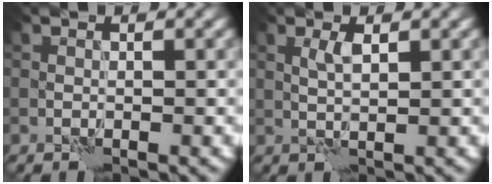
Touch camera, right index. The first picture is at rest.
{"total": 1.5, "force": [0.5, 0.1, 1.4], "torque": [-0.030, 0.002, 0.008]}